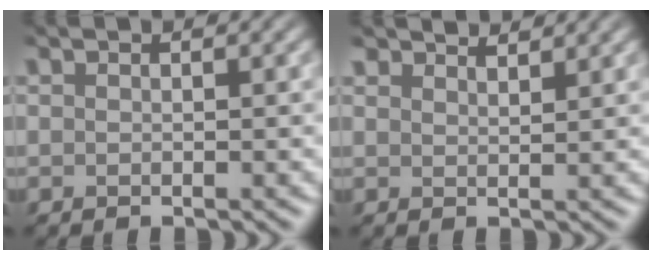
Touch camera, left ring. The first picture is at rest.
{"total": 2.5, "force": [2.5, 0.3, 0.6], "torque": [-0.009, -0.002, 0.036]}